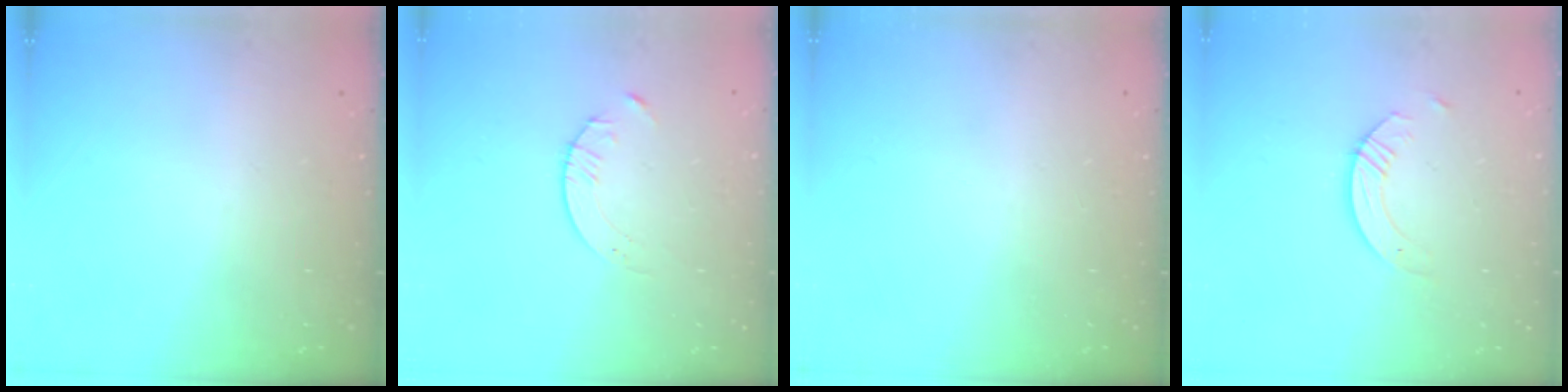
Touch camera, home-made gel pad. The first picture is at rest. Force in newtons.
{"total": 4.1, "press": 4.0, "slide": 0.5}
{"total": 0.0}
{"total": 3.5, "press": 3.5, "slide": 0.4}